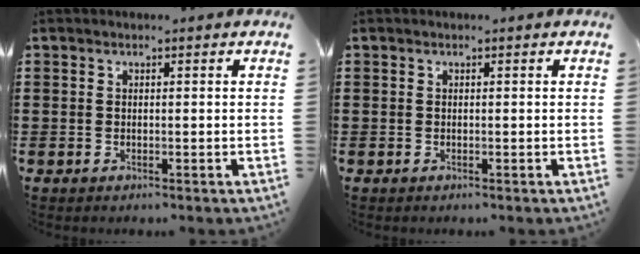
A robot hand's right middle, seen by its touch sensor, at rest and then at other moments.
{"total": 0.0}